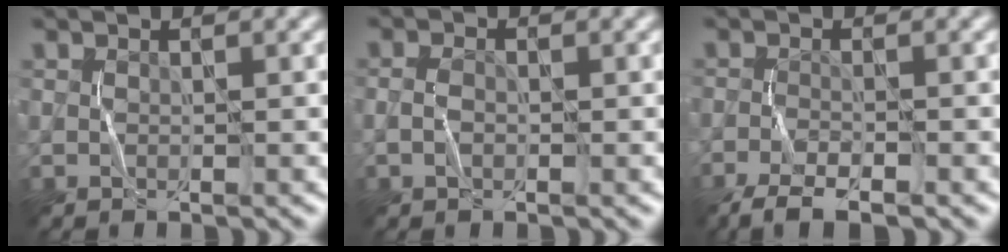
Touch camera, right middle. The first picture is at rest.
{"total": 0.9, "force": [-0.4, 0.6, 0.6], "torque": [-0.015, 0.001, -0.007]}
{"total": 3.7, "force": [-2.9, 0.8, 2.2], "torque": [-0.042, -0.009, -0.056]}